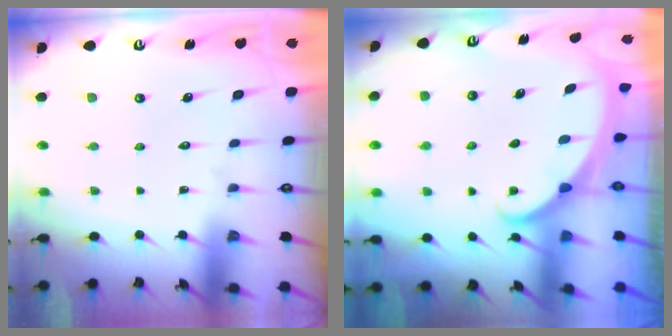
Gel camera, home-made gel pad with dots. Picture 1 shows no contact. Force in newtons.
{"total": 1.6, "press": 1.6, "slide": 0.1}